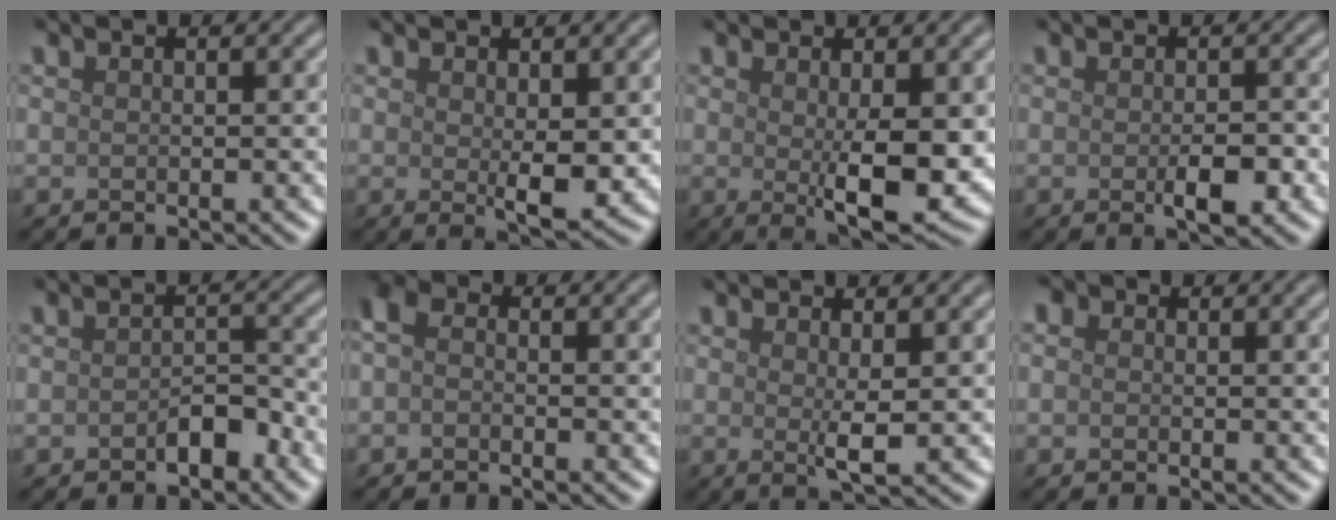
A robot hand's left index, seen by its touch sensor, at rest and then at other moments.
{"total": 2.9, "force": [0.4, 0.9, 2.7], "torque": [-0.042, -0.009, 0.011]}
{"total": 5.6, "force": [-0.2, 1.4, 5.4], "torque": [-0.086, -0.016, 0.003]}
{"total": 2.7, "force": [-0.9, 0.9, 2.4], "torque": [-0.037, -0.004, -0.010]}
{"total": 2.4, "force": [-1.4, 1.2, 1.5], "torque": [-0.023, 0.006, -0.024]}
{"total": 2.6, "force": [-0.1, 1.7, 2.0], "torque": [-0.037, 0.008, -0.017]}
{"total": 2.1, "force": [0.3, 0.3, 2.1], "torque": [-0.039, -0.009, 0.007]}
{"total": 2.1, "force": [0.8, 1.5, 1.3], "torque": [-0.009, 0.007, -0.014]}